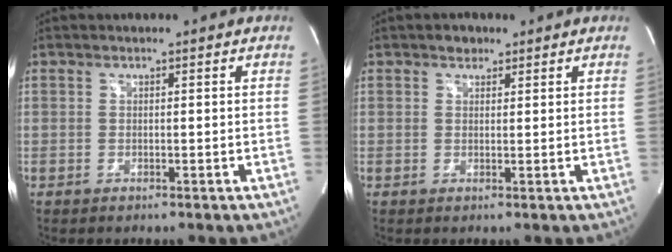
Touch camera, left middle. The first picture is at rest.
{"total": 1.7, "force": [1.2, 1.0, 0.5], "torque": [-0.011, 0.001, 0.017]}